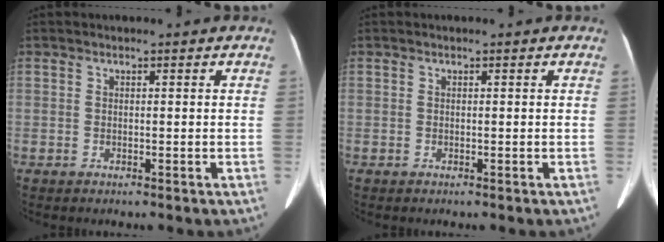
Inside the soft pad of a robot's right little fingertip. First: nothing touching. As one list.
[{"total": 0.0}]